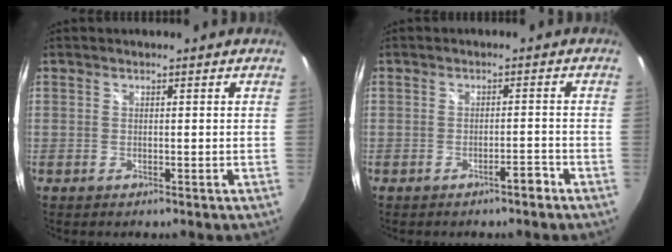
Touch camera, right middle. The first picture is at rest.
{"total": 2.4, "force": [-1.8, 0.4, 1.5], "torque": [-0.026, 0.002, -0.028]}